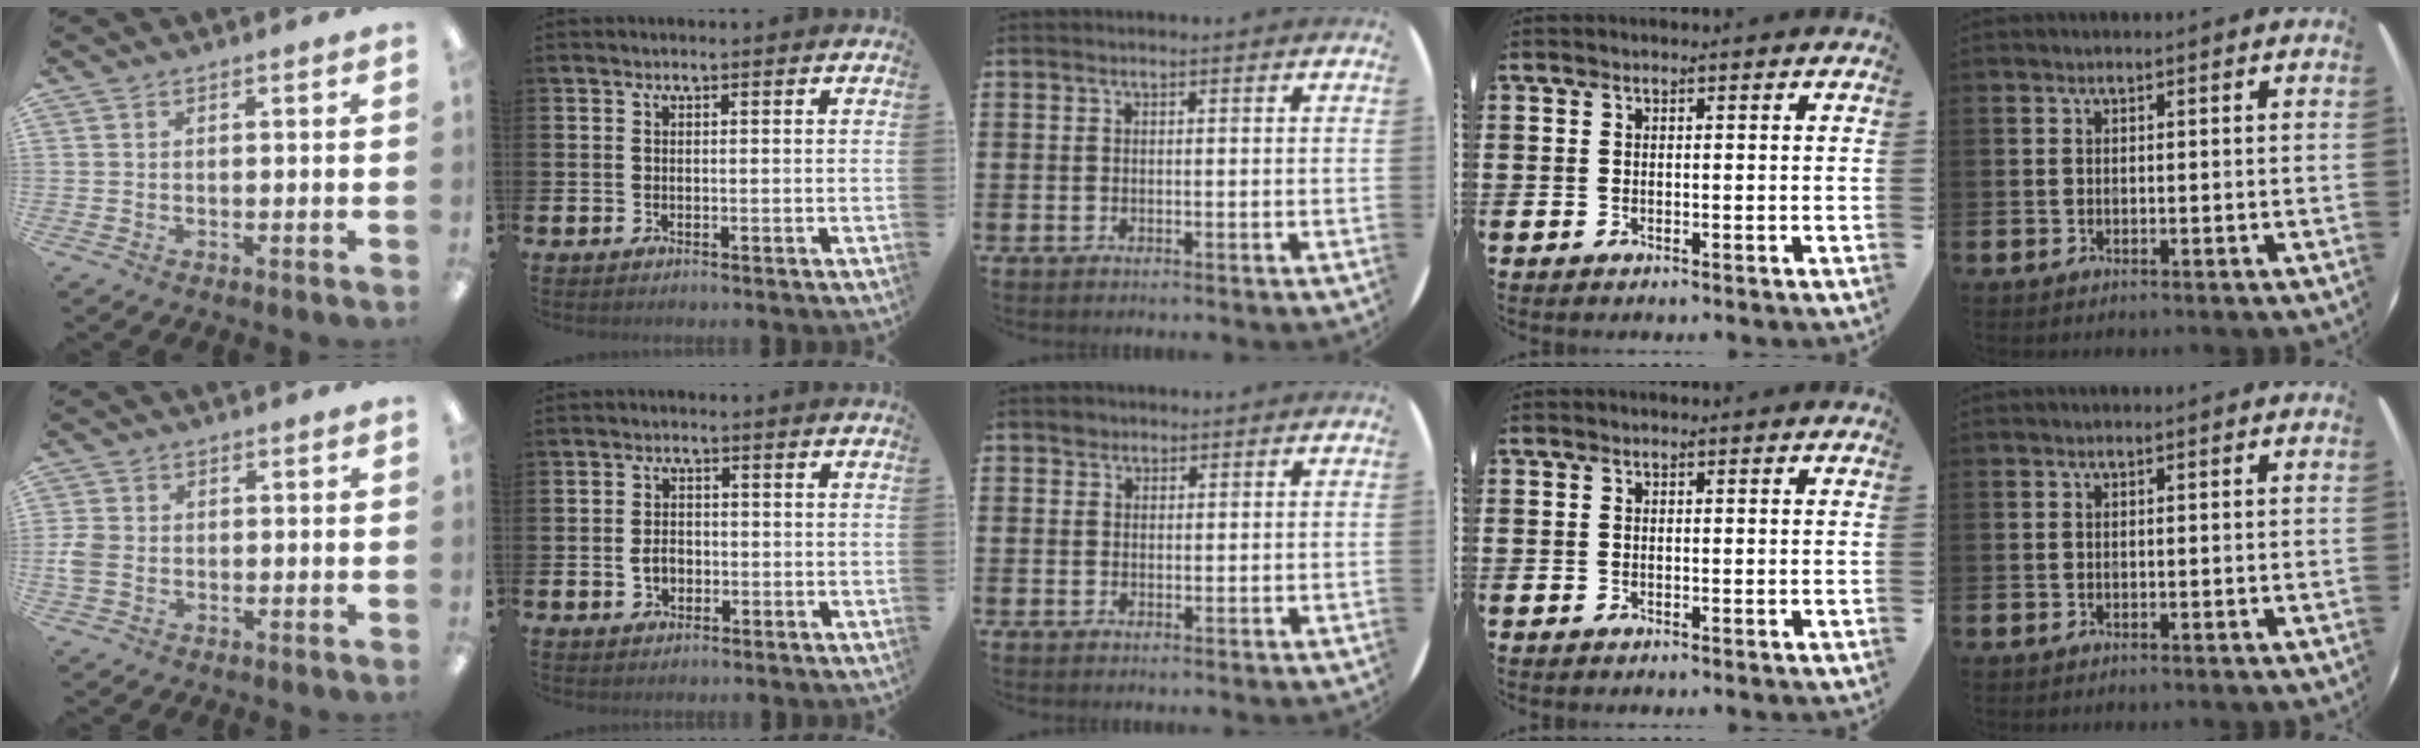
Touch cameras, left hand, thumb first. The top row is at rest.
{"thumb": {"total": 3.8, "force": [-0.5, 3.1, 2.1], "torque": [-0.032, 0.003, -0.010]}, "index": {"total": 2.5, "force": [-0.5, 1.9, 1.5], "torque": [-0.017, 0.000, -0.015]}, "middle": {"total": 1.2, "force": [1.0, 0.6, 0.0], "torque": [0.007, -0.002, 0.019]}}